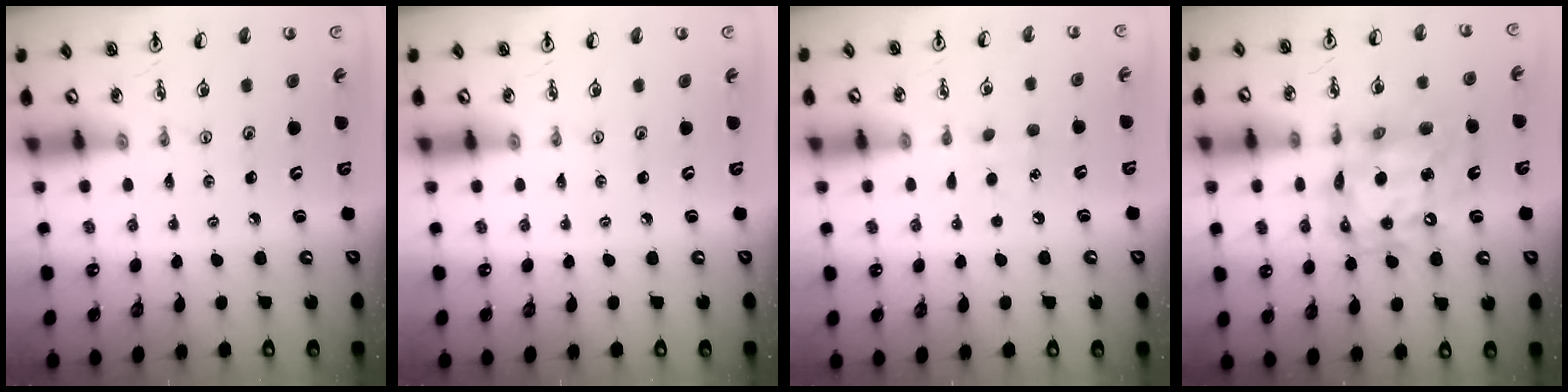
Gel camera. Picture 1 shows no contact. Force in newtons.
{"total": 0.0}
{"total": 5.2, "press": 5.2, "slide": 0.5}
{"total": 15.9, "press": 15.8, "slide": 1.7}